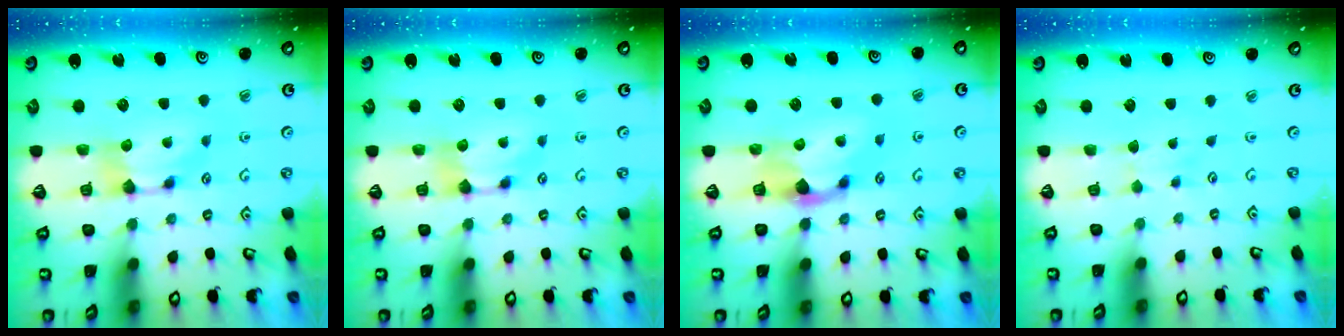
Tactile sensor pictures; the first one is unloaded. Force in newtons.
{"total": 0.0}
{"total": 1.9, "press": 1.4, "slide": 1.2}
{"total": 2.5, "press": 2.5, "slide": 0.5}